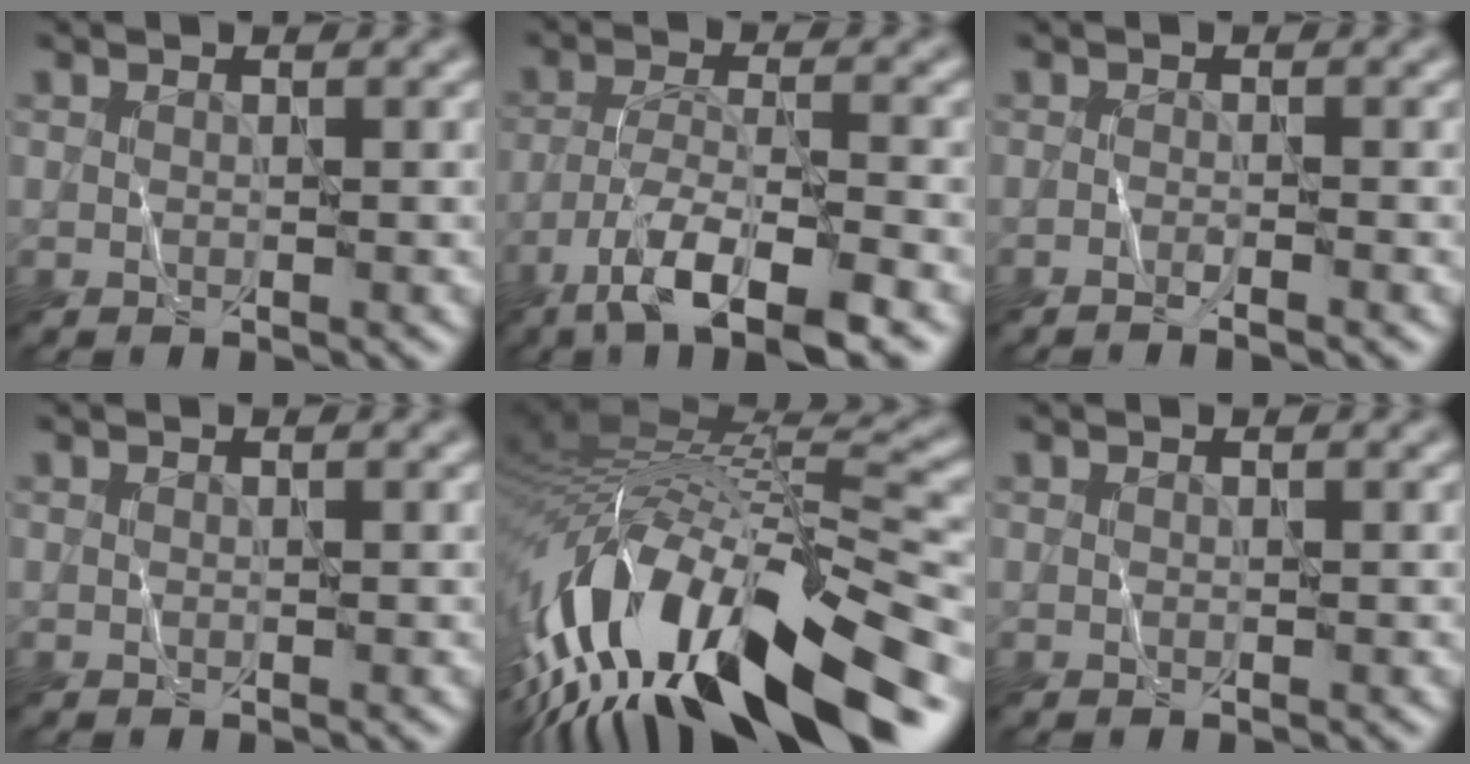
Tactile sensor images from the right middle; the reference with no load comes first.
{"total": 8.2, "force": [-5.1, 2.1, 6.1], "torque": [-0.103, -0.001, -0.089]}
{"total": 1.3, "force": [-1.0, 0.1, 0.9], "torque": [-0.015, 0.000, -0.022]}
{"total": 0.0}
{"total": 17.5, "force": [-7.8, 7.0, 14.0], "torque": [-0.266, -0.018, -0.120]}
{"total": 0.0}